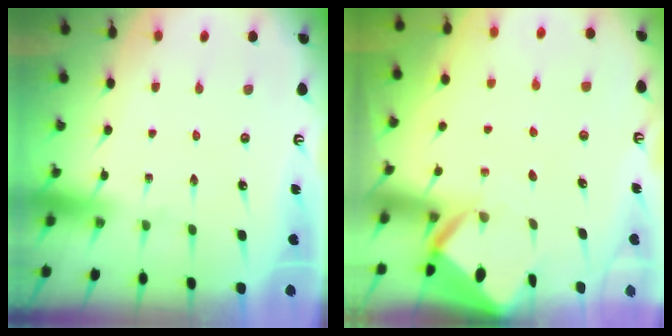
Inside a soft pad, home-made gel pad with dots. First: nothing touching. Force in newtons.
{"total": 3.8, "press": 3.8, "slide": 0.2}